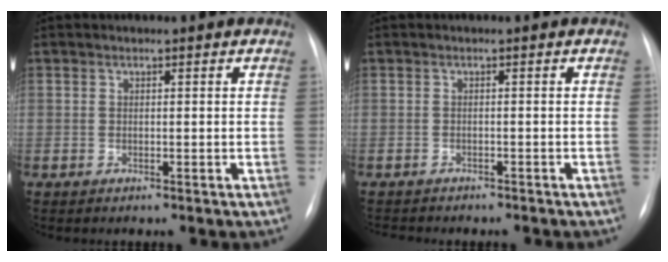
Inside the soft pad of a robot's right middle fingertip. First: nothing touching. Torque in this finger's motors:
{"motor_torque": [0.66, -0.64, 0.12, 0.06]}